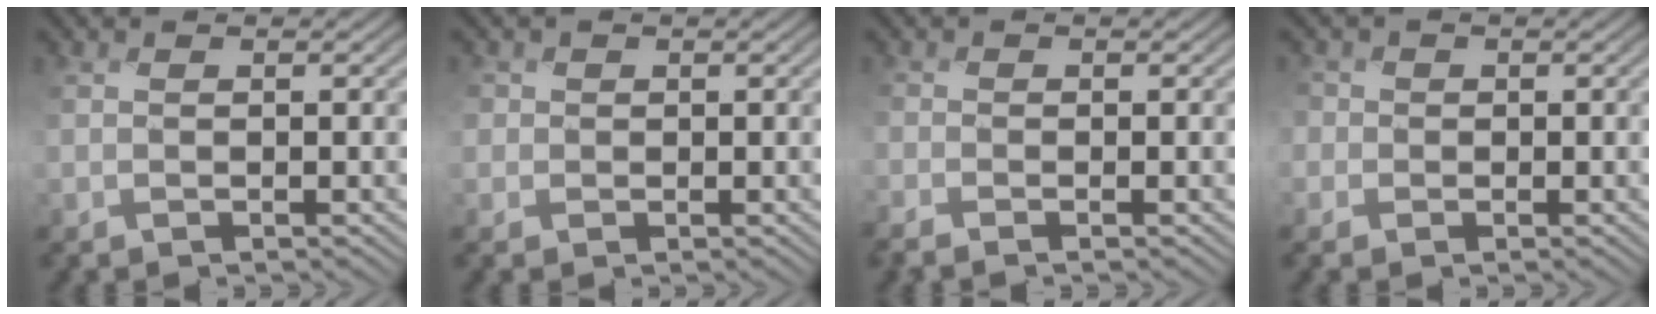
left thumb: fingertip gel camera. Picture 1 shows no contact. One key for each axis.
{"total": 1.9, "fx": 0.3, "fy": 1.9, "fz": 0.3, "tx": -0.008, "ty": -0.003, "tz": 0.004}
{"total": 2.1, "fx": -1.7, "fy": 0.6, "fz": 1.1, "tx": -0.029, "ty": -0.010, "tz": -0.041}
{"total": 2.8, "fx": 0.2, "fy": 2.7, "fz": 0.7, "tx": -0.027, "ty": 0.005, "tz": -0.008}